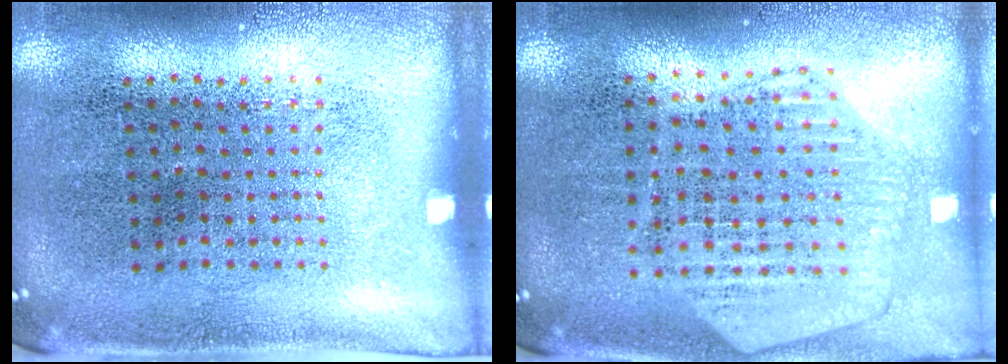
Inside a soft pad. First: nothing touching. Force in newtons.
{"total": 1.1, "press": 1.1, "slide": 0.1}